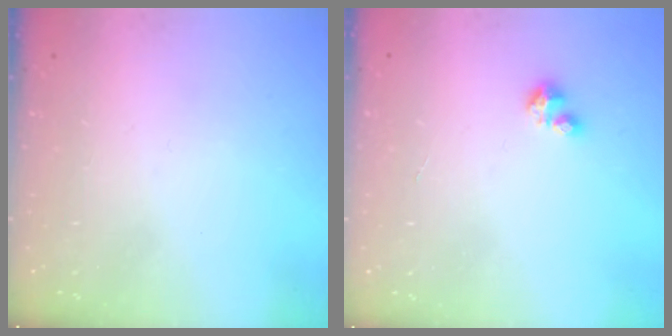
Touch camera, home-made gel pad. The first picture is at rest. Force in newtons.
{"total": 3.3, "press": 3.3, "slide": 0.2}